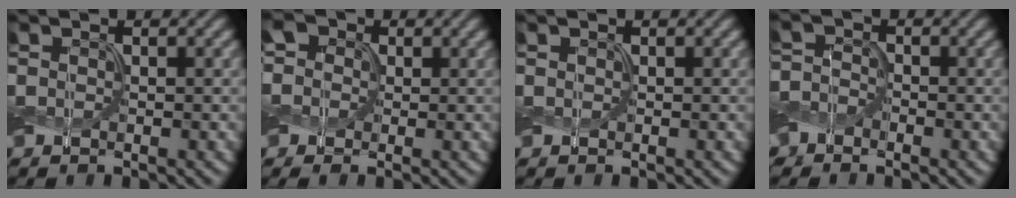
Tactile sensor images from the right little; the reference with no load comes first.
{"total": 6.0, "force": [2.3, 4.4, 3.4], "torque": [-0.080, 0.023, 0.016]}
{"total": 0.0}
{"total": 3.2, "force": [-2.0, 2.4, 0.5], "torque": [0.008, 0.013, -0.063]}